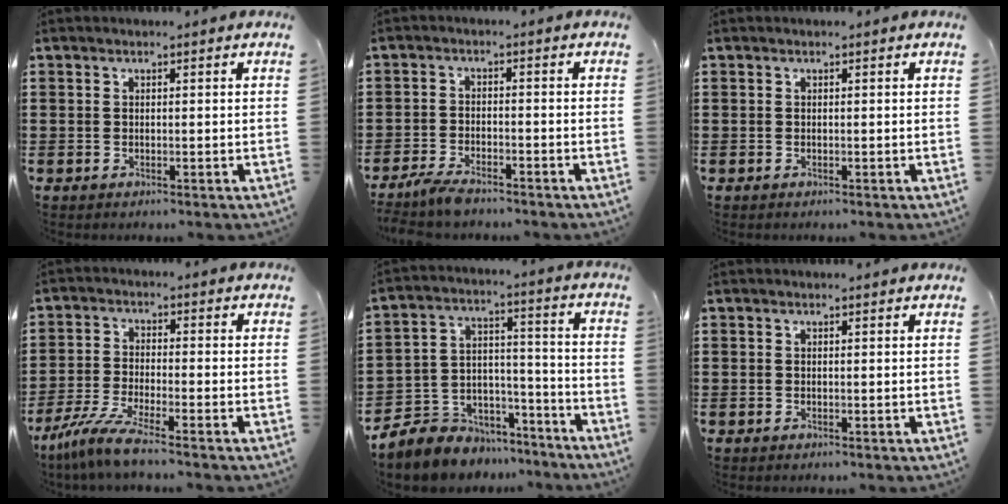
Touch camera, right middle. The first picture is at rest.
{"total": 3.2, "force": [-2.9, 0.5, 1.4], "torque": [-0.038, 0.000, -0.062]}
{"total": 0.0}
{"total": 6.2, "force": [-5.1, -0.1, 3.5], "torque": [-0.090, -0.023, -0.103]}
{"total": 6.7, "force": [-6.0, 3.2, -0.2], "torque": [-0.017, 0.005, -0.118]}
{"total": 0.0}